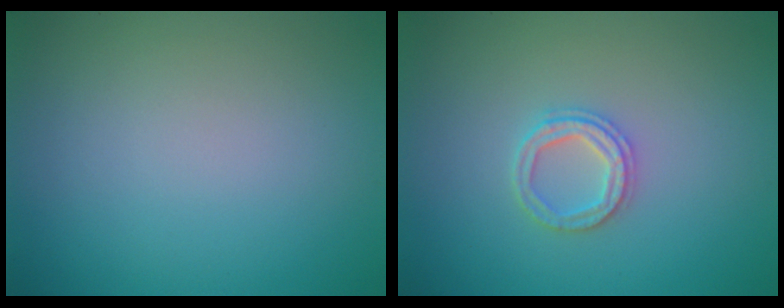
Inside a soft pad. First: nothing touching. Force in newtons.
{"total": 2.4, "press": 2.4, "slide": 0.4}